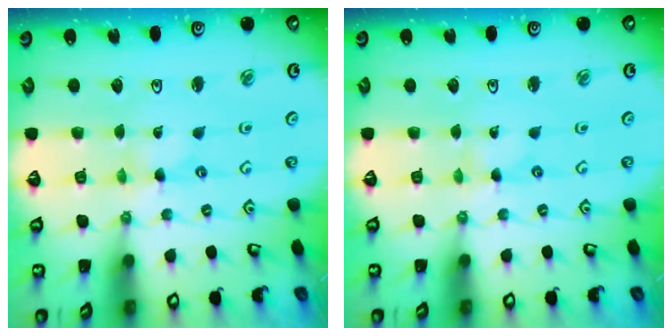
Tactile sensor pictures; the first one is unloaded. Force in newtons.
{"total": 0.0}